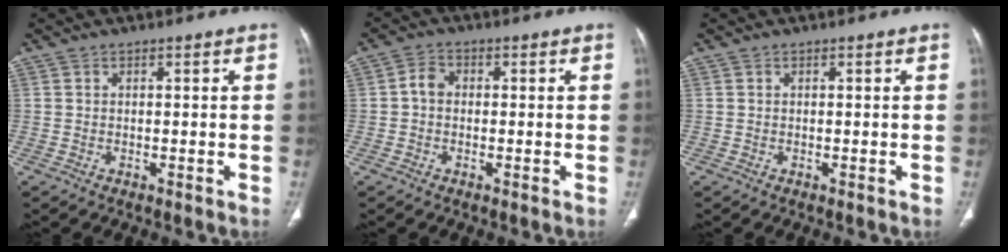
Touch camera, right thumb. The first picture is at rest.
{"total": 2.7, "force": [-0.2, 2.1, 1.6], "torque": [-0.024, 0.011, -0.011]}
{"total": 0.0}